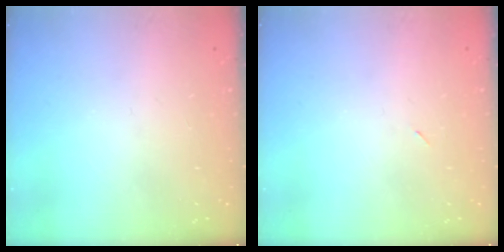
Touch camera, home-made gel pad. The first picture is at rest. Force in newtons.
{"total": 2.3, "press": 1.9, "slide": 1.2}